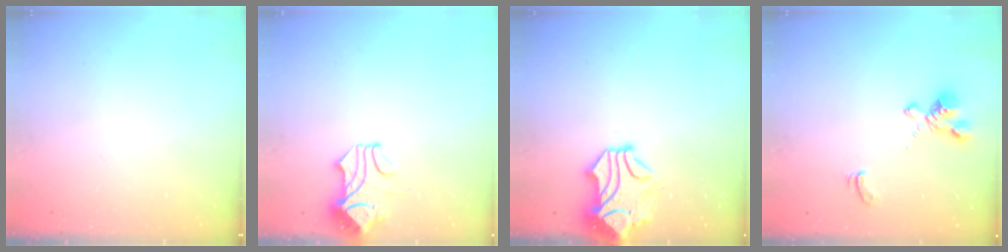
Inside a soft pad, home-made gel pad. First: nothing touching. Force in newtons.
{"total": 2.1, "press": 1.8, "slide": 0.9}
{"total": 1.5, "press": 0.8, "slide": 1.3}
{"total": 1.5, "press": 1.0, "slide": 1.1}